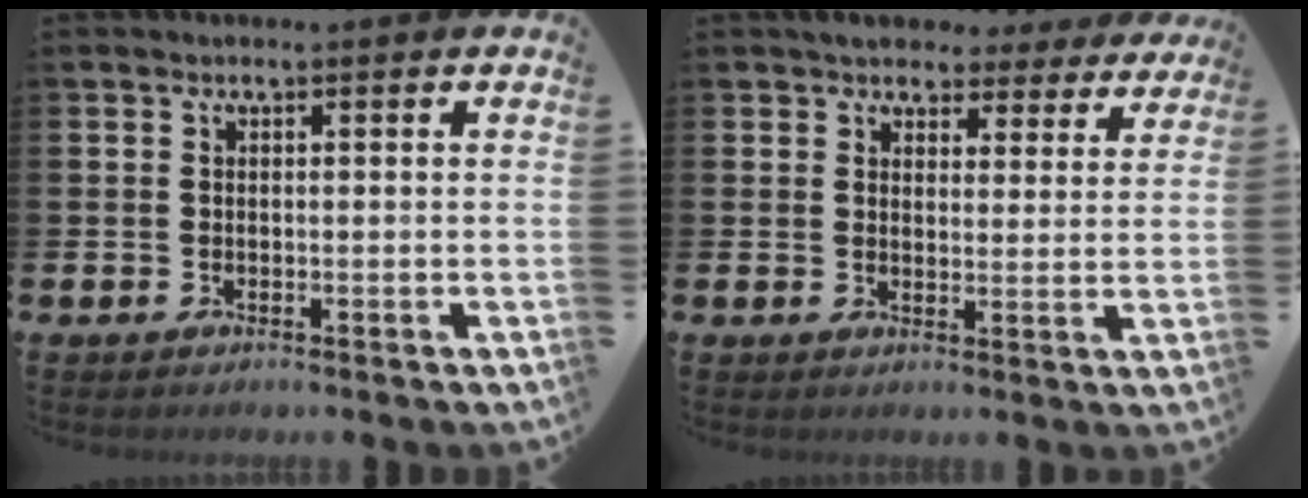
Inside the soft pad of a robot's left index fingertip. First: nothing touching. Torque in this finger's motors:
{"motor_torque": [0.37, -0.33, 0.77, 0.13]}